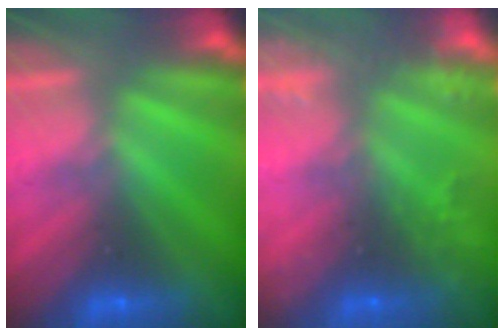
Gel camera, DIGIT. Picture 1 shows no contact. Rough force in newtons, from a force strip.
{"total": 9.2}